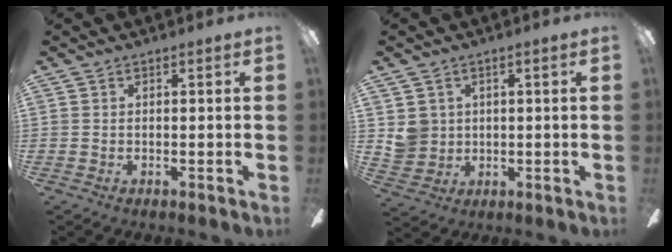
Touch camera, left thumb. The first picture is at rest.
{"total": 5.5, "force": [1.7, 5.2, 0.9], "torque": [-0.018, 0.005, 0.036]}